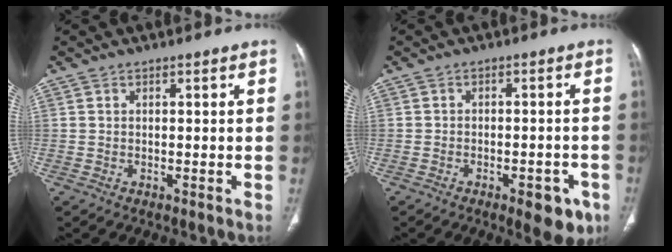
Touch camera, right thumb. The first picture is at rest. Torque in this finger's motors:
{"motor_torque": [1.05, 1.18, -0.12, 0.08, 0.18]}